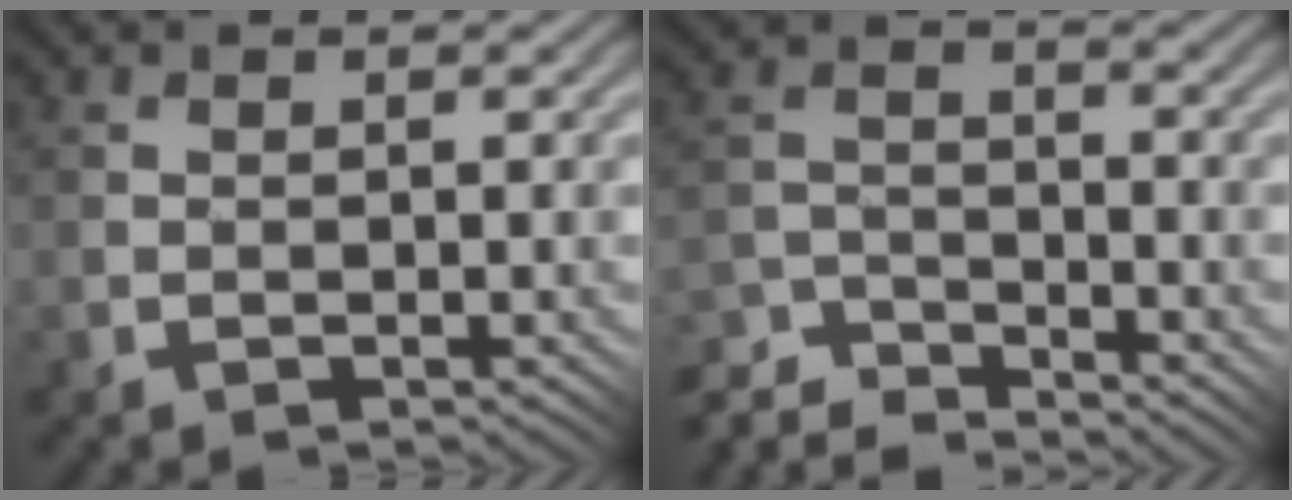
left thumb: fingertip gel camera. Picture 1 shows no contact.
{"total": 6.8, "force": [-6.1, 1.8, 2.4], "torque": [-0.048, 0.000, -0.124]}